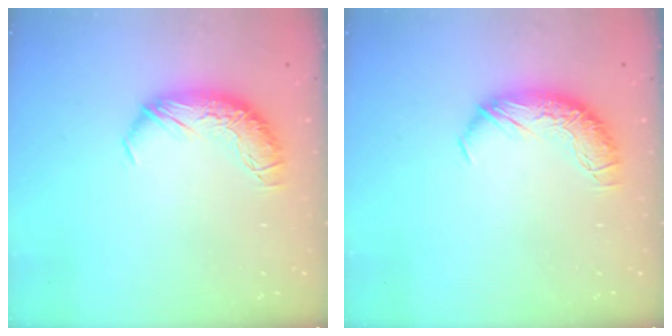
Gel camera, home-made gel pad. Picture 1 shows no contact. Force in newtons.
{"total": 0.0}